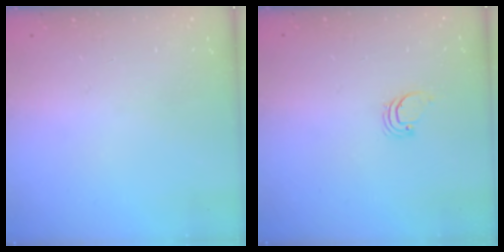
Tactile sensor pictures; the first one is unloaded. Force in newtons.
{"total": 0.9, "press": 0.9, "slide": 0.0}